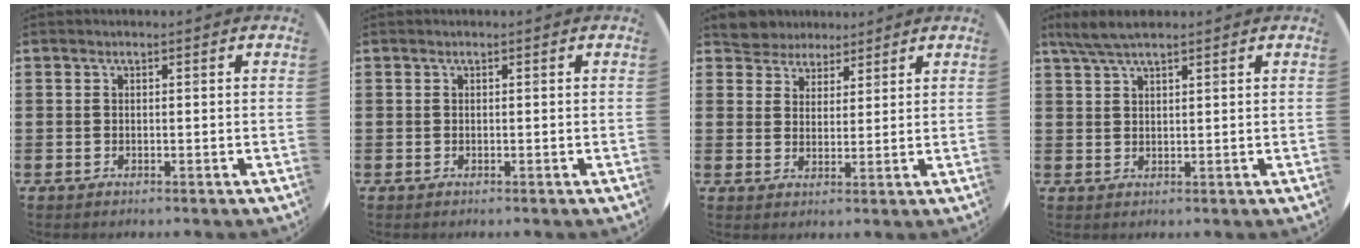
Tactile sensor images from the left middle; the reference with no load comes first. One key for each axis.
{"total": 0.0}
{"total": 4.4, "fx": 4.0, "fy": 1.7, "fz": -0.6, "tx": -0.005, "ty": -0.007, "tz": 0.076}
{"total": 3.9, "fx": 3.1, "fy": 0.6, "fz": 2.3, "tx": -0.051, "ty": 0.003, "tz": 0.057}